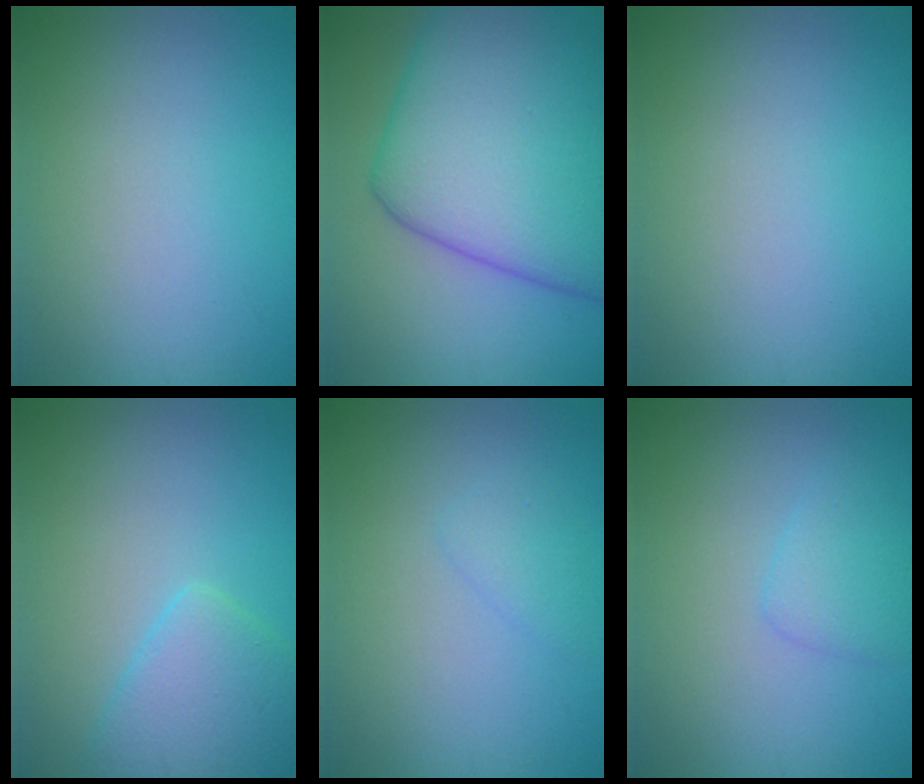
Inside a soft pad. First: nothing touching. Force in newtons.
{"total": 14.2, "press": 14.2, "slide": 0.3}
{"total": 0.0}
{"total": 4.0, "press": 4.0, "slide": 0.2}
{"total": 1.2, "press": 1.2, "slide": 0.0}
{"total": 1.8, "press": 1.8, "slide": 0.1}